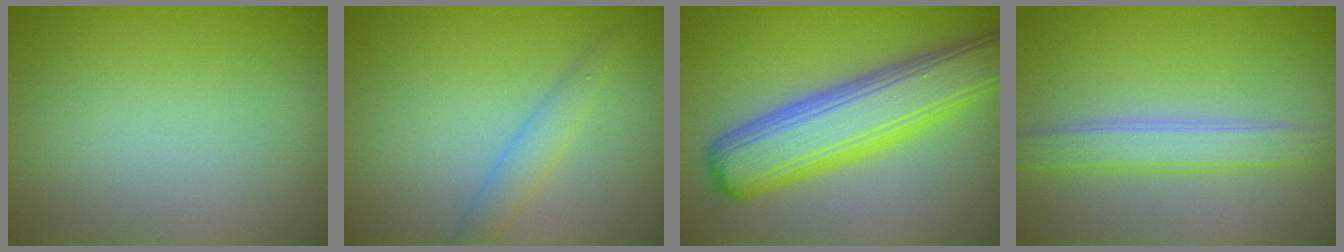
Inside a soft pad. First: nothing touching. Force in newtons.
{"total": 1.9, "press": 1.9, "slide": 0.0}
{"total": 8.2, "press": 8.2, "slide": 0.3}
{"total": 2.9, "press": 2.9, "slide": 0.1}